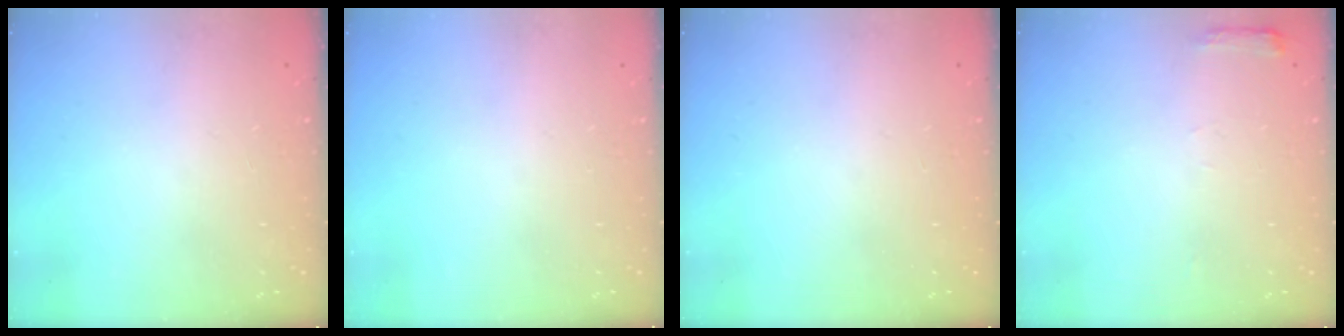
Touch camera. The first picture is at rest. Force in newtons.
{"total": 0.0}
{"total": 0.0}
{"total": 3.3, "press": 3.3, "slide": 0.5}